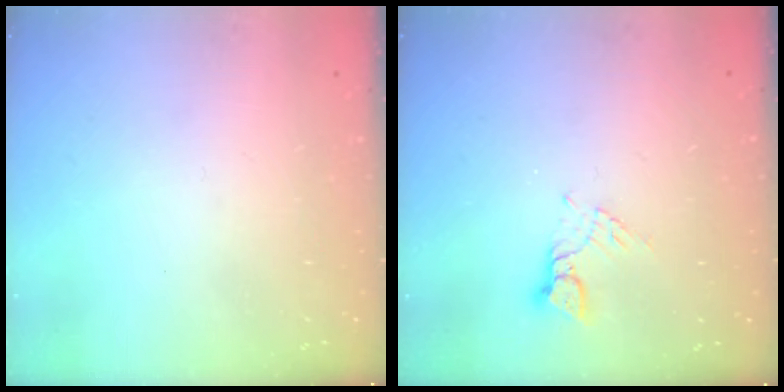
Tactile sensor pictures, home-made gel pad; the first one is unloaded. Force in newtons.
{"total": 2.6, "press": 2.6, "slide": 0.3}